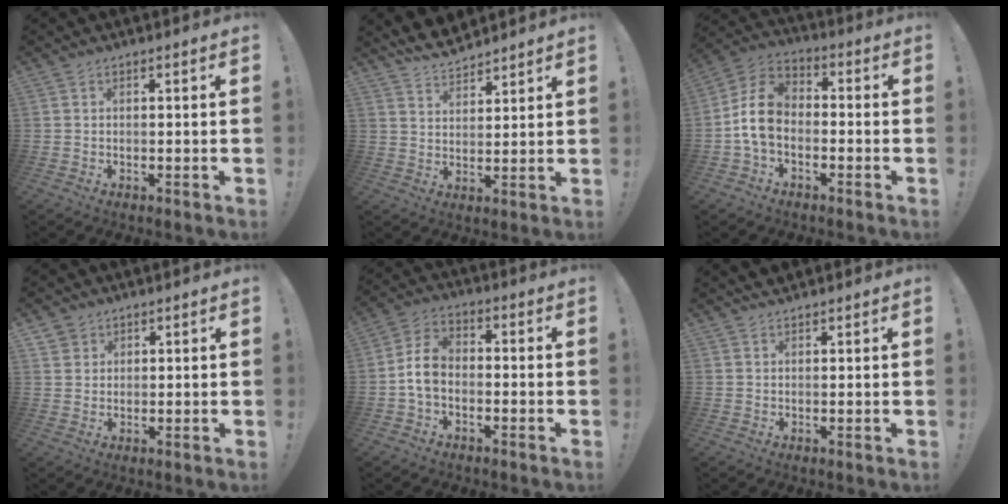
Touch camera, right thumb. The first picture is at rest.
{"total": 7.2, "force": [6.6, 2.3, 1.7], "torque": [-0.037, -0.041, 0.124]}
{"total": 11.1, "force": [-2.2, 7.7, 7.6], "torque": [-0.149, 0.022, -0.034]}
{"total": 3.3, "force": [2.2, 2.5, 0.1], "torque": [-0.002, -0.011, 0.041]}
{"total": 7.8, "force": [-1.6, 5.3, 5.5], "torque": [-0.108, 0.009, -0.027]}
{"total": 1.7, "force": [1.7, 0.5, 0.0], "torque": [0.001, -0.006, 0.031]}